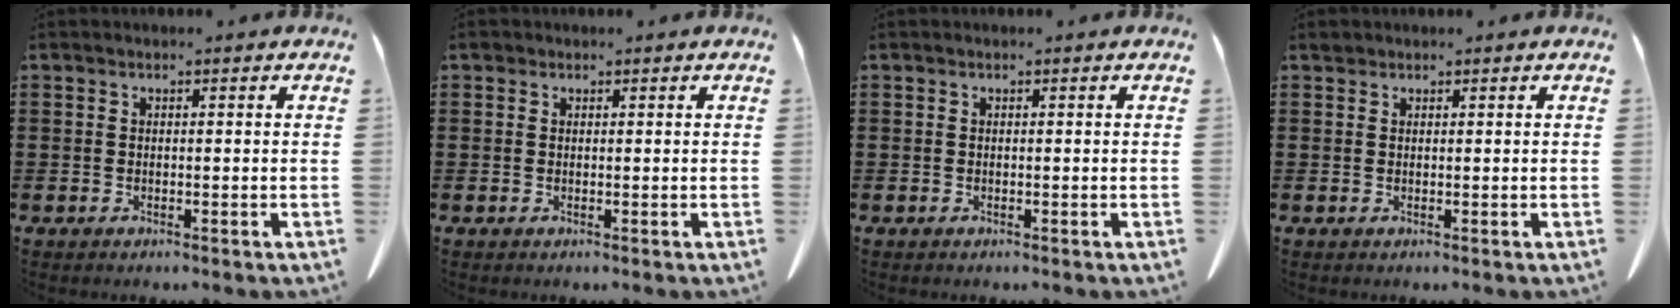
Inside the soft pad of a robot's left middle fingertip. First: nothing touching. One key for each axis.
{"total": 0.6, "fx": 0.3, "fy": 0.5, "fz": 0.1, "tx": -0.005, "ty": 0.005, "tz": 0.005}
{"total": 0.0}
{"total": 0.6, "fx": 0.5, "fy": 0.3, "fz": 0.1, "tx": -0.004, "ty": 0.002, "tz": 0.010}